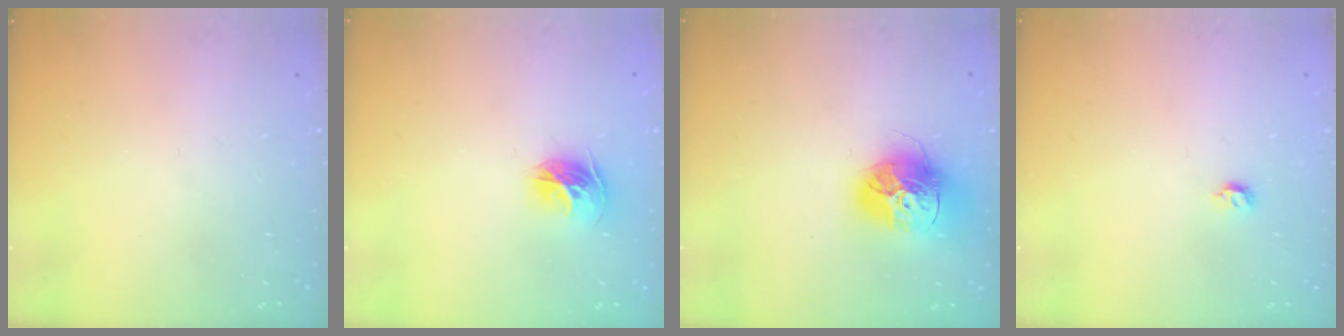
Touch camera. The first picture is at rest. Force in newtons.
{"total": 9.9, "press": 9.8, "slide": 1.0}
{"total": 17.1, "press": 17.0, "slide": 1.5}
{"total": 4.6, "press": 4.5, "slide": 0.9}